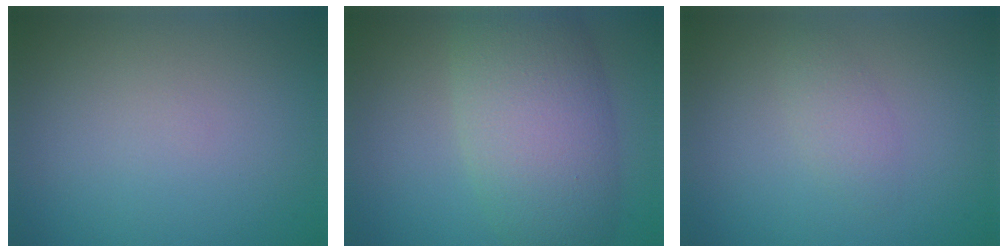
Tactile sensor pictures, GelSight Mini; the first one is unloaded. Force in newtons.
{"total": 8.4, "press": 8.4, "slide": 0.5}
{"total": 1.5, "press": 1.5, "slide": 0.1}